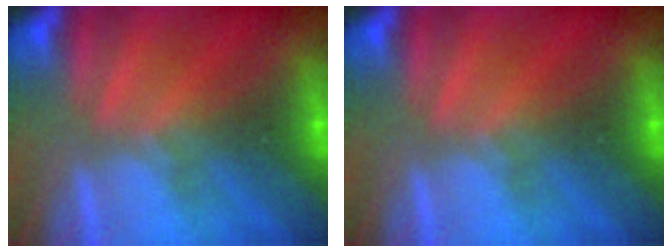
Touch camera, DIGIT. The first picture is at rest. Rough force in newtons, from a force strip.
{"total": 0.0}